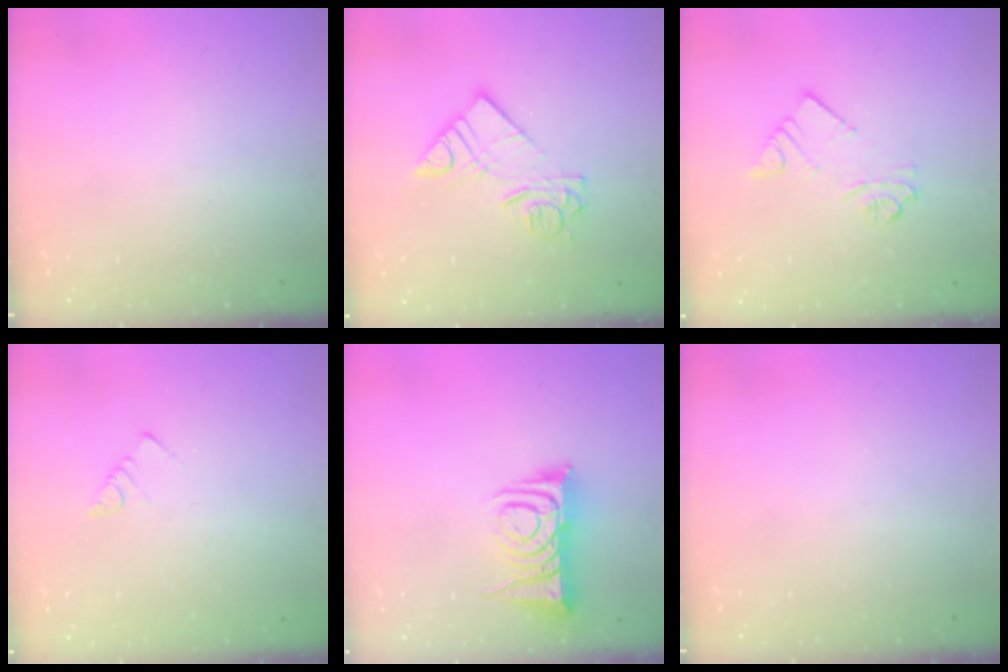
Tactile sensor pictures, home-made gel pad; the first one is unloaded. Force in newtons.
{"total": 10.5, "press": 10.5, "slide": 0.8}
{"total": 5.0, "press": 5.0, "slide": 0.1}
{"total": 2.5, "press": 2.5, "slide": 0.4}
{"total": 9.0, "press": 9.0, "slide": 1.2}
{"total": 0.0}